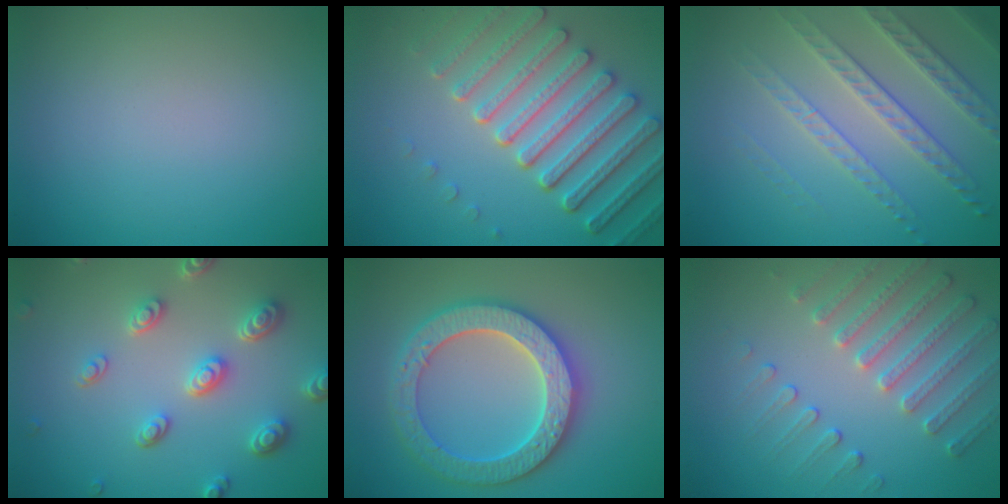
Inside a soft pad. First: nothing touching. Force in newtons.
{"total": 6.7, "press": 5.6, "slide": 3.6}
{"total": 4.2, "press": 3.8, "slide": 2.0}
{"total": 4.8, "press": 3.7, "slide": 3.0}
{"total": 6.4, "press": 6.2, "slide": 1.3}
{"total": 3.8, "press": 3.6, "slide": 1.2}